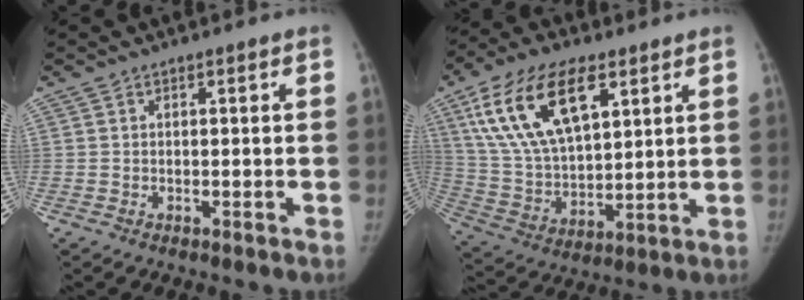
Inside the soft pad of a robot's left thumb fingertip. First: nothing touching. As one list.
[{"total": 20.2, "force": [9.1, 10.0, 14.9], "torque": [-0.261, -0.024, 0.174]}]